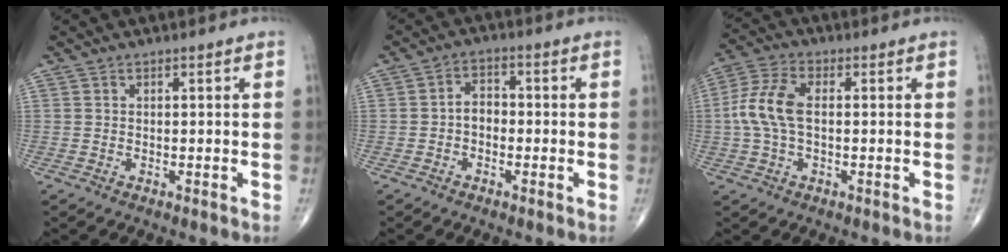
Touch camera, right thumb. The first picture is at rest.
{"total": 3.7, "force": [-1.0, 2.7, 2.3], "torque": [-0.025, 0.020, -0.027]}
{"total": 8.6, "force": [0.1, 4.6, 7.2], "torque": [-0.169, 0.021, -0.002]}